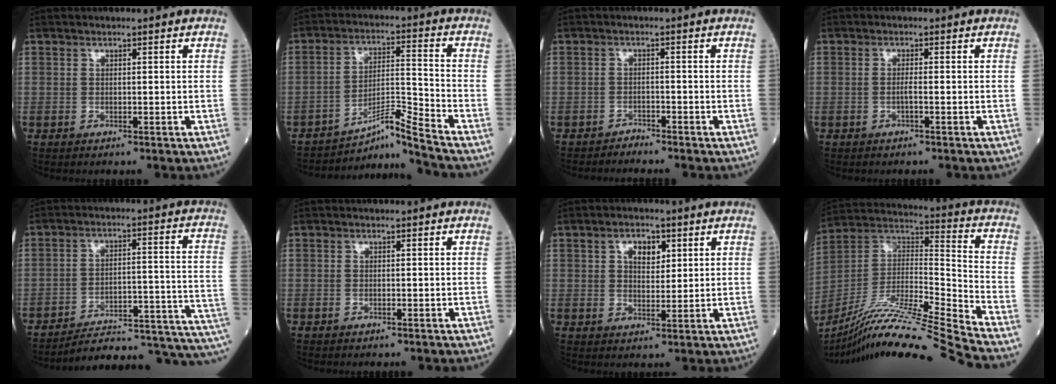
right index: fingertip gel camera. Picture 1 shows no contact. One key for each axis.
{"total": 7.8, "fx": -7.0, "fy": -3.0, "fz": 1.7, "tx": -0.041, "ty": 0.015, "tz": -0.117}
{"total": 1.6, "fx": -1.5, "fy": -0.2, "fz": -0.5, "tx": 0.014, "ty": -0.007, "tz": -0.026}
{"total": 1.1, "fx": -0.4, "fy": -0.1, "fz": 1.1, "tx": -0.020, "ty": 0.000, "tz": -0.009}
{"total": 17.9, "fx": -16.4, "fy": 1.3, "fz": 7.1, "tx": -0.041, "ty": 0.039, "tz": -0.219}
{"total": 0.0}
{"total": 4.2, "fx": 1.7, "fy": 2.4, "fz": 3.0, "tx": -0.048, "ty": 0.007, "tz": 0.029}
{"total": 24.4, "fx": -20.9, "fy": -2.7, "fz": 12.2, "tx": -0.224, "ty": -0.029, "tz": -0.369}